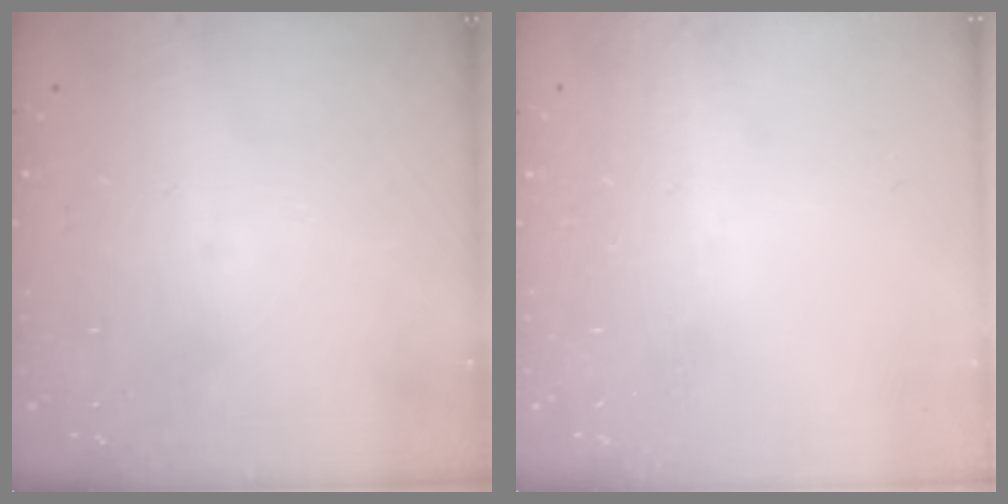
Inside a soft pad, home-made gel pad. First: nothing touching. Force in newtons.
{"total": 0.0}